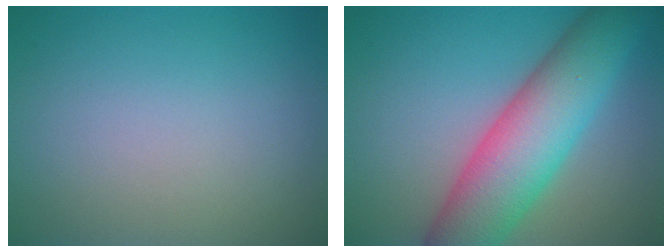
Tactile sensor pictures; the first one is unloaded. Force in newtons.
{"total": 9.6, "press": 9.6, "slide": 0.3}